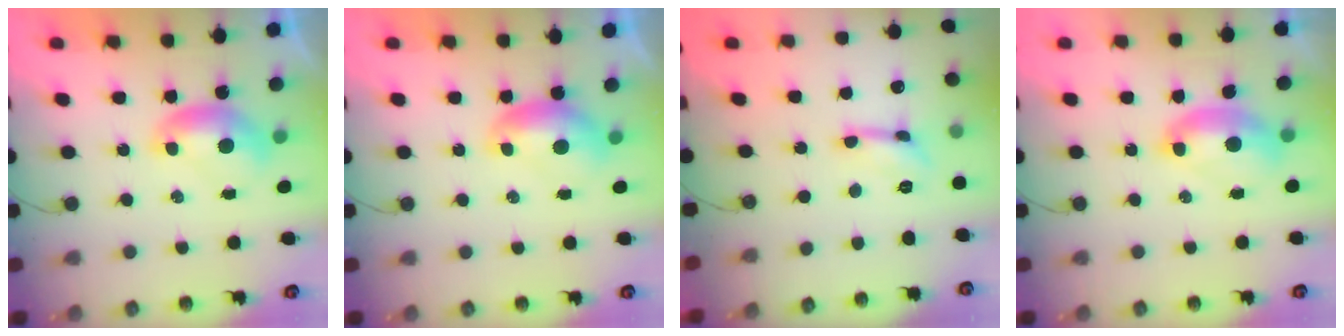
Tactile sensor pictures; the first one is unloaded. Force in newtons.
{"total": 1.1, "press": 1.1, "slide": 0.2}
{"total": 1.6, "press": 1.5, "slide": 0.4}
{"total": 2.7, "press": 2.6, "slide": 0.6}